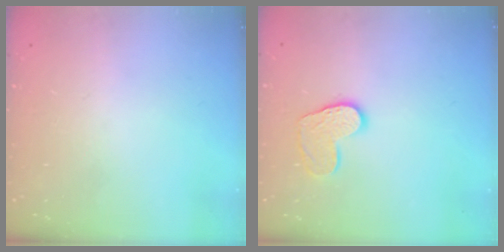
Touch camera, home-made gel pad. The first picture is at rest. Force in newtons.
{"total": 9.5, "press": 9.5, "slide": 0.7}